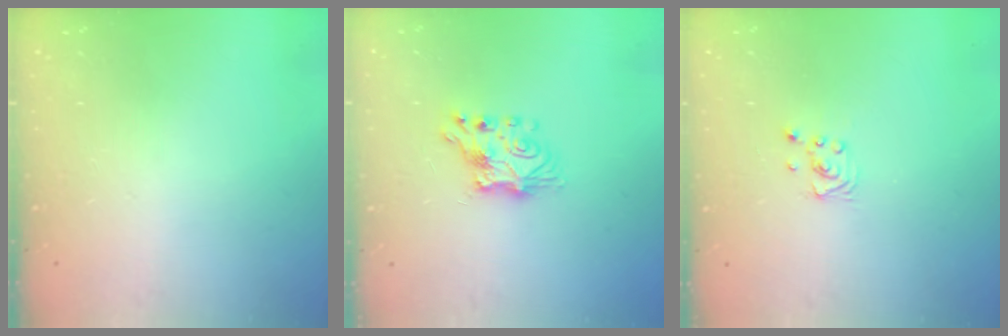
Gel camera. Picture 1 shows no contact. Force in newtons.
{"total": 7.3, "press": 7.2, "slide": 0.6}
{"total": 2.3, "press": 2.3, "slide": 0.2}